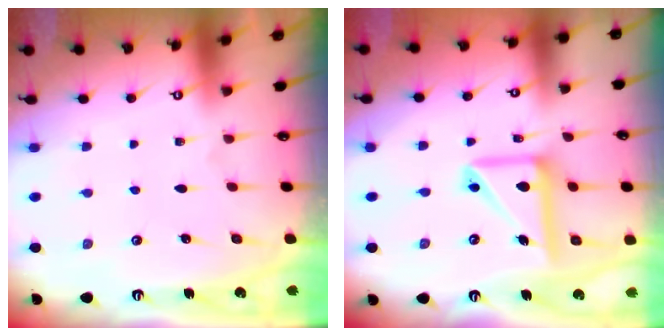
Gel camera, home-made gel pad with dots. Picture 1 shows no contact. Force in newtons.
{"total": 13.7, "press": 13.6, "slide": 2.2}